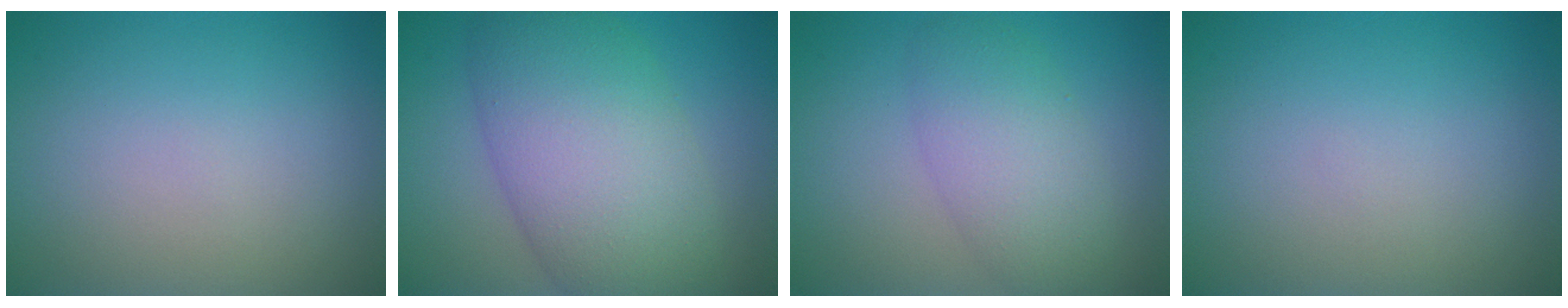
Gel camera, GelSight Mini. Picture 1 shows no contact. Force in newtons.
{"total": 10.3, "press": 10.3, "slide": 0.3}
{"total": 4.7, "press": 4.7, "slide": 0.1}
{"total": 0.0}